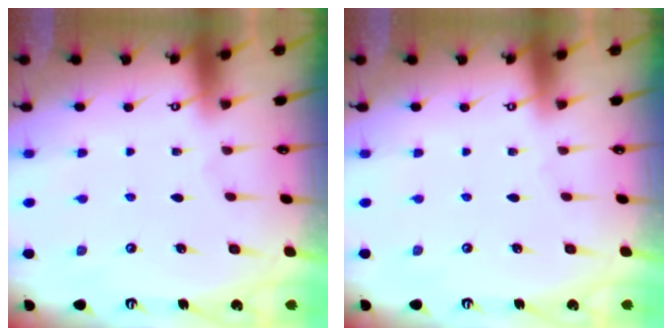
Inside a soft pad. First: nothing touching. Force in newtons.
{"total": 0.0}